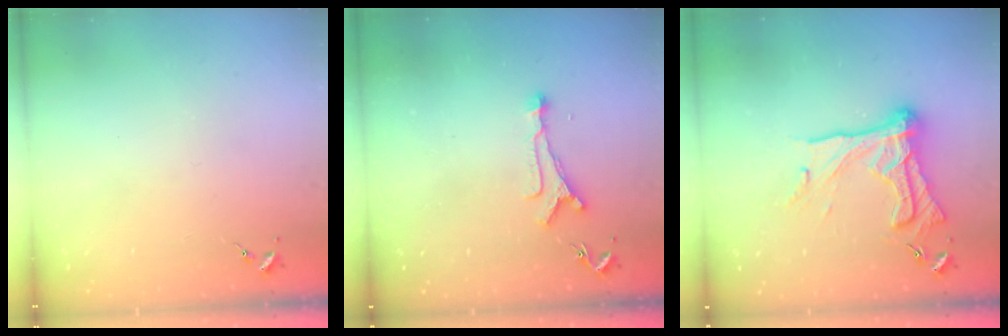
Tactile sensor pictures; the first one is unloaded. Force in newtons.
{"total": 6.6, "press": 6.6, "slide": 0.5}
{"total": 21.0, "press": 20.9, "slide": 1.9}